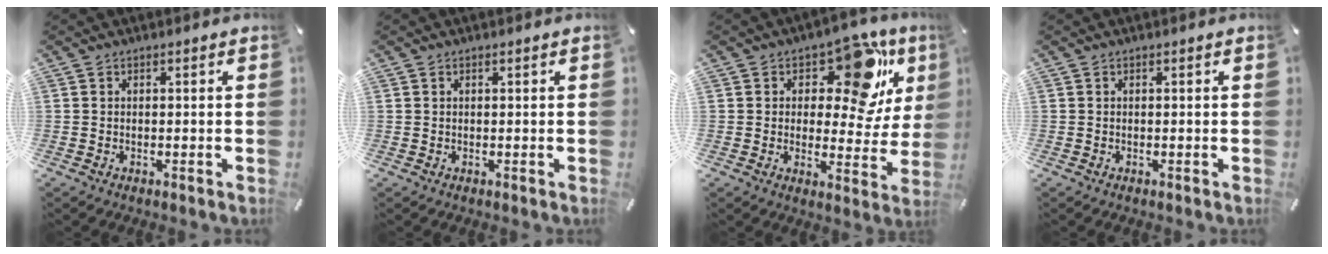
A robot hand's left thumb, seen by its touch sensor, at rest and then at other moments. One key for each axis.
{"total": 0.0}
{"total": 16.2, "fx": 8.0, "fy": 8.2, "fz": 11.5, "tx": -0.145, "ty": -0.046, "tz": 0.130}
{"total": 0.0}